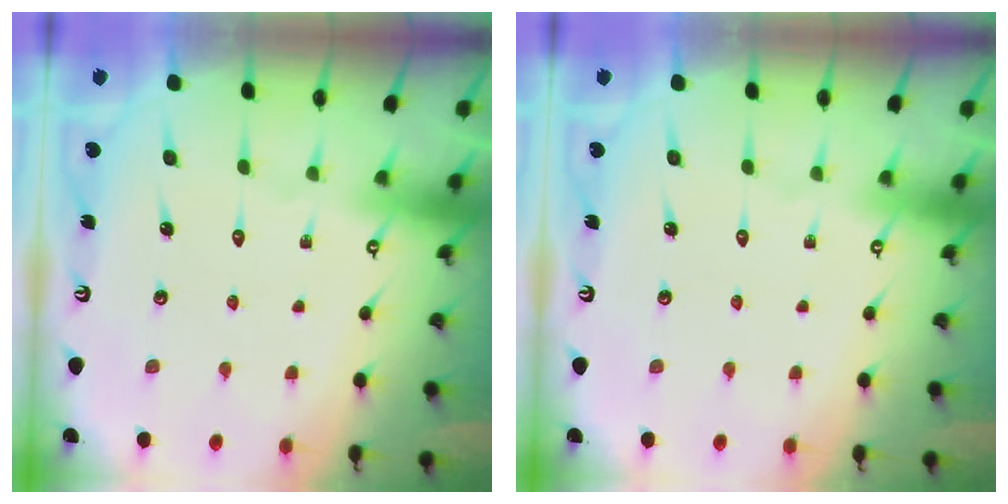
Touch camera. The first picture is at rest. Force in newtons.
{"total": 0.0}